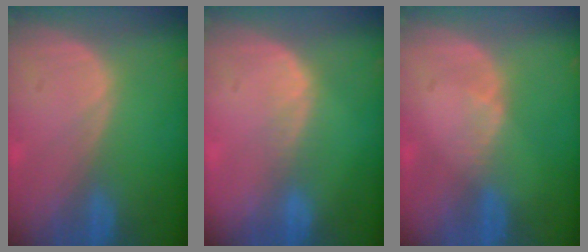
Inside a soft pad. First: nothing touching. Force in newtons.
{"total": 2.3, "press": 1.6, "slide": 1.6}
{"total": 1.1, "press": 1.1, "slide": 0.2}